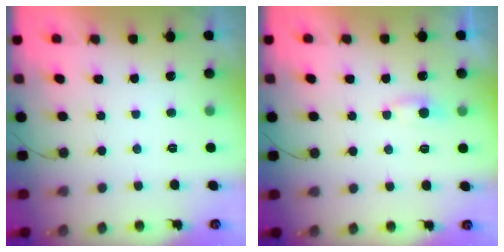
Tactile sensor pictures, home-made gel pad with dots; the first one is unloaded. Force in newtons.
{"total": 3.7, "press": 3.6, "slide": 0.5}